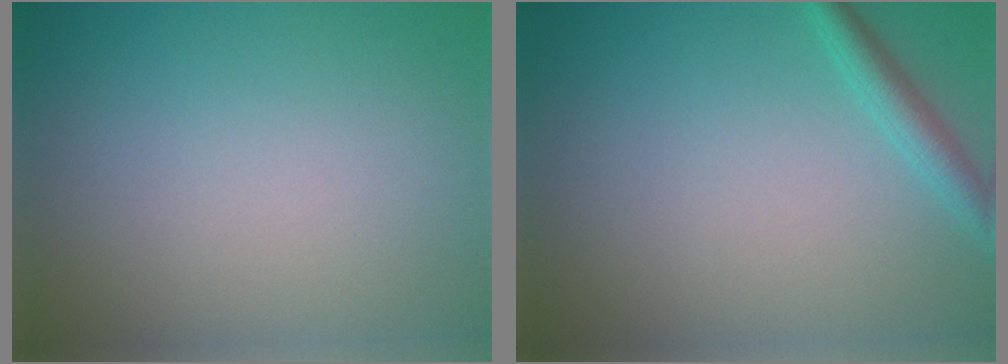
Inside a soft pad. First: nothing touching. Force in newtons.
{"total": 2.2, "press": 2.2, "slide": 0.1}